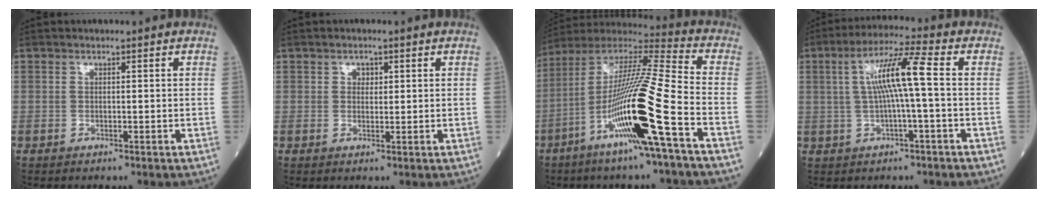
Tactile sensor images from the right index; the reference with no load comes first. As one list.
[{"total": 1.3, "force": [0.6, 1.1, 0.6], "torque": [-0.006, 0.000, 0.008]}, {"total": 20.4, "force": [-7.4, -0.4, 19.0], "torque": [-0.381, -0.022, -0.147]}, {"total": 8.4, "force": [0.6, -0.2, 8.4], "torque": [-0.156, 0.016, 0.010]}]